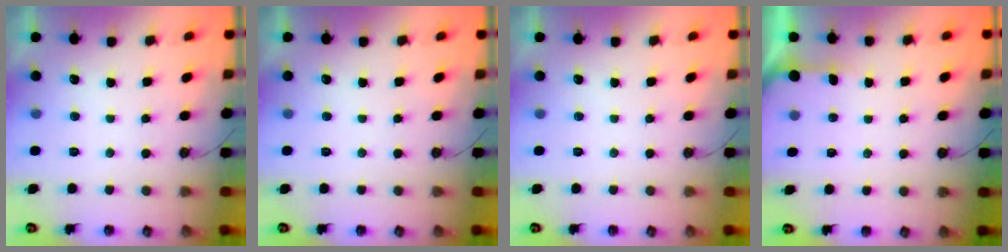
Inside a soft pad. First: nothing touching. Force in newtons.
{"total": 0.0}
{"total": 0.0}
{"total": 2.5, "press": 2.5, "slide": 0.2}